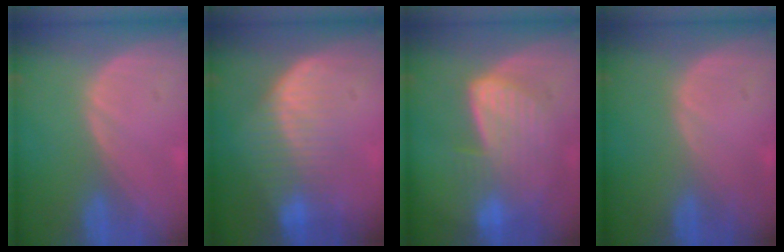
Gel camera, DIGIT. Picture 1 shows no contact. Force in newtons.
{"total": 7.1, "press": 6.5, "slide": 2.8}
{"total": 7.1, "press": 7.0, "slide": 1.1}
{"total": 0.0}